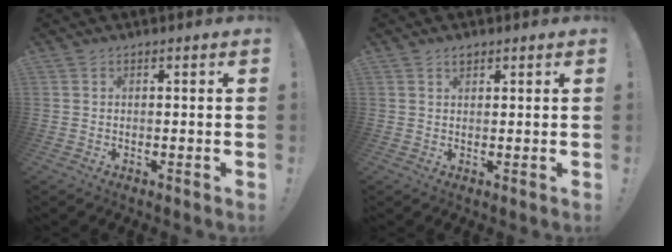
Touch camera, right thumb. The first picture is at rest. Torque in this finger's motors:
{"motor_torque": [-0.28, 0.35, 0.26, 0.06, -0.02]}